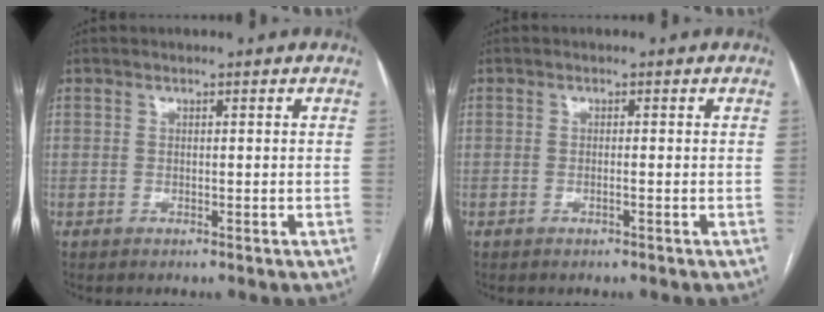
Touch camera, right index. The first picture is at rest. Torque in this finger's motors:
{"motor_torque": [0.20, 0.04, 0.10, 0.01]}